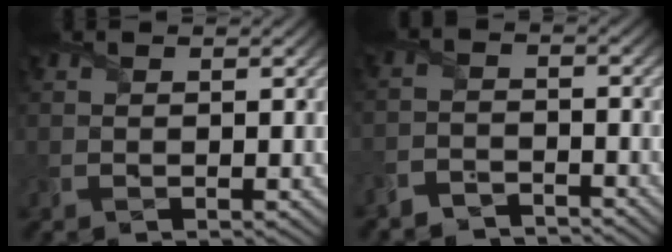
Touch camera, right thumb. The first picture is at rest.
{"total": 3.7, "force": [-3.7, 0.5, 0.3], "torque": [-0.004, -0.001, -0.081]}